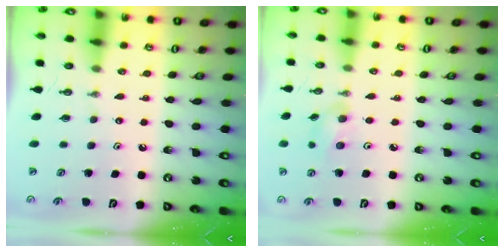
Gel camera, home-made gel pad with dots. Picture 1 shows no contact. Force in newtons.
{"total": 5.7, "press": 5.5, "slide": 1.6}